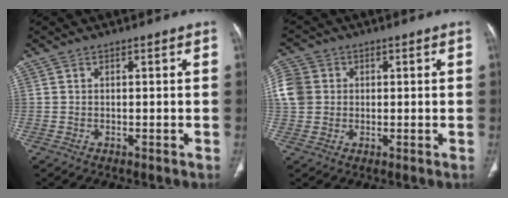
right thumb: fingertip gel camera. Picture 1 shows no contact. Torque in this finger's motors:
{"motor_torque": [1.20, 1.13, 0.43, -0.30, 0.13]}